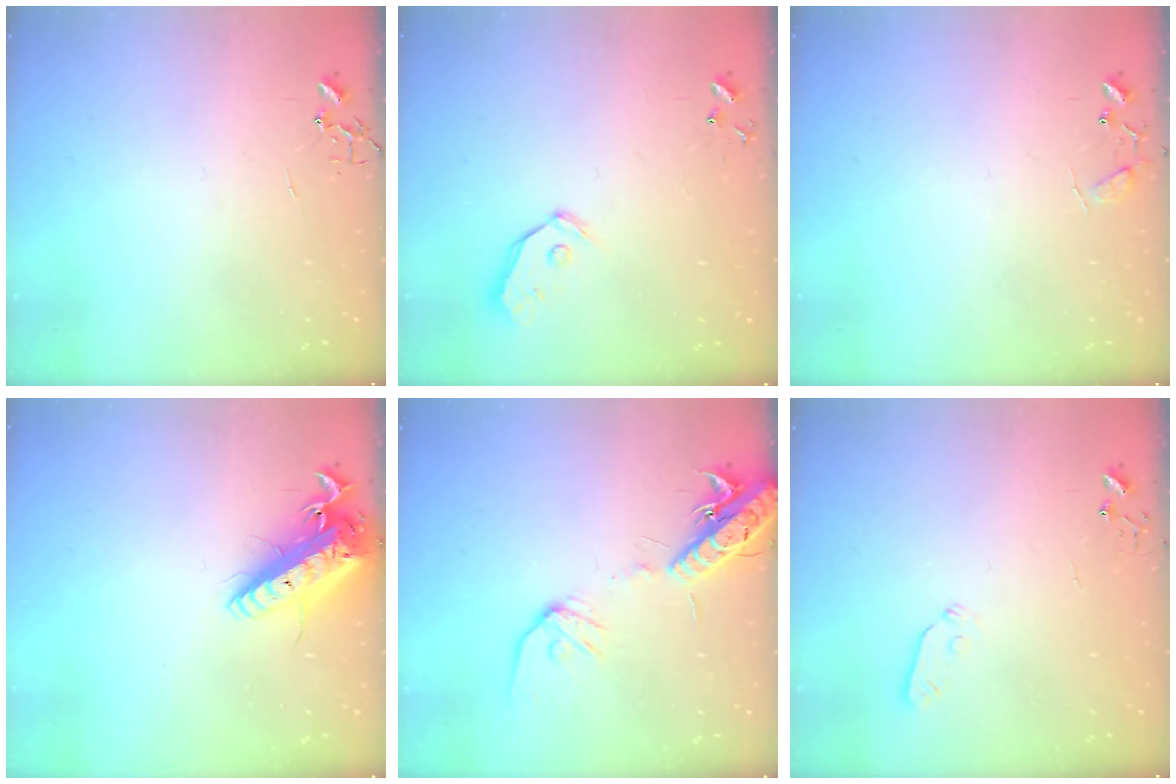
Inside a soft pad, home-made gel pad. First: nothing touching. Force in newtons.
{"total": 4.8, "press": 4.8, "slide": 0.5}
{"total": 8.0, "press": 8.0, "slide": 0.5}
{"total": 17.4, "press": 17.0, "slide": 3.4}
{"total": 15.1, "press": 14.7, "slide": 3.3}
{"total": 3.9, "press": 3.8, "slide": 0.8}